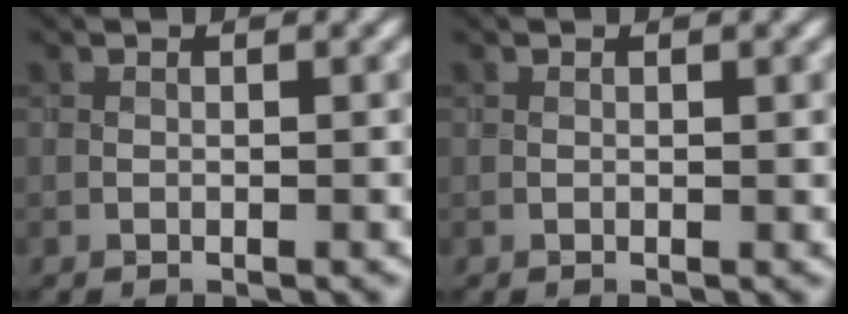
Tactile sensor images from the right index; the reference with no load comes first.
{"total": 0.0}